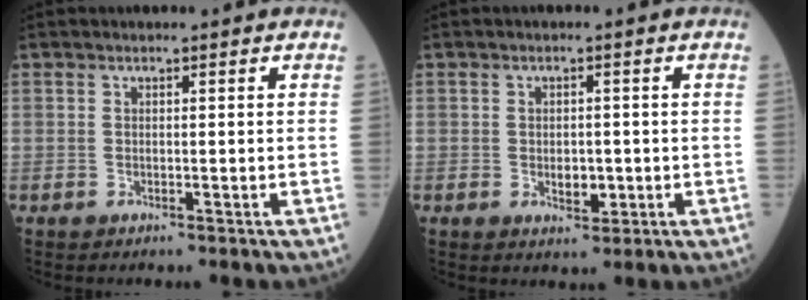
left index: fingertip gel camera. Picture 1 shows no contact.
{"total": 2.6, "force": [-0.5, 1.6, 2.0], "torque": [-0.033, 0.000, -0.003]}